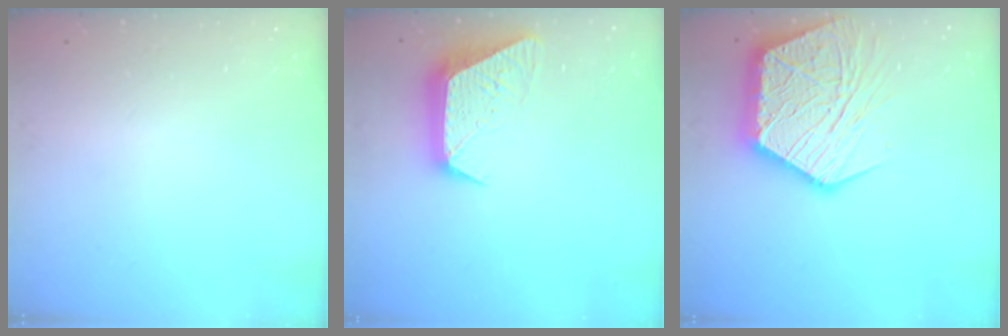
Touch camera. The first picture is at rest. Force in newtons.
{"total": 11.3, "press": 11.3, "slide": 1.0}
{"total": 22.9, "press": 22.8, "slide": 2.3}